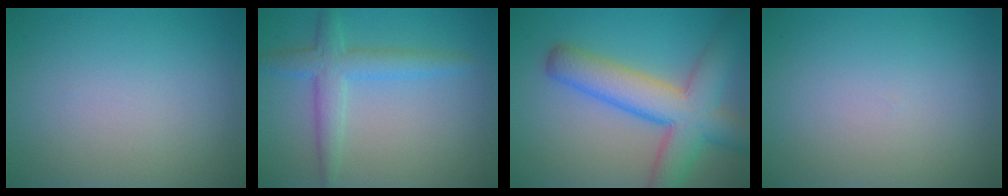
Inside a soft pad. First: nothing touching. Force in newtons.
{"total": 3.6, "press": 3.6, "slide": 0.1}
{"total": 8.3, "press": 8.3, "slide": 0.3}
{"total": 0.0}